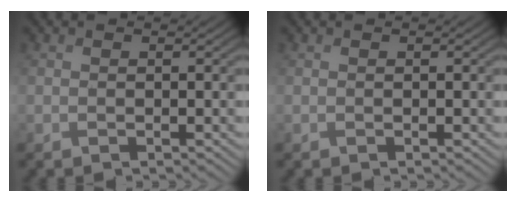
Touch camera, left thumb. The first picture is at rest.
{"total": 0.0}